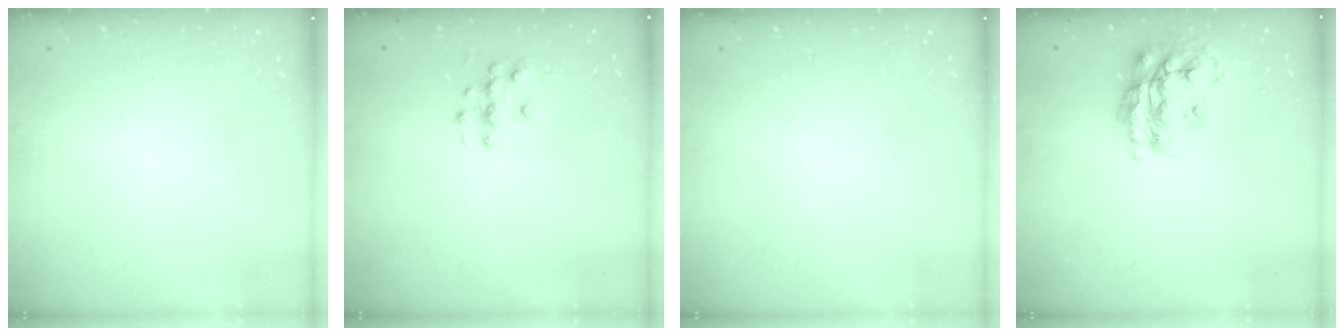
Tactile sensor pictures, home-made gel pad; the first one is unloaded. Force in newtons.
{"total": 3.6, "press": 3.6, "slide": 0.3}
{"total": 0.0}
{"total": 17.3, "press": 17.2, "slide": 1.7}